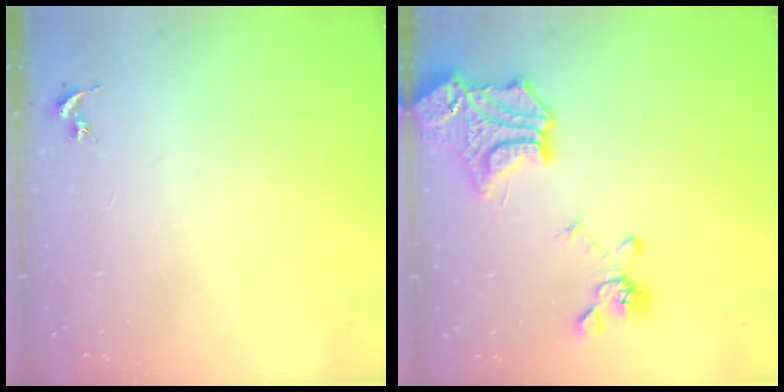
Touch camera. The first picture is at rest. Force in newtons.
{"total": 20.9, "press": 20.7, "slide": 2.1}